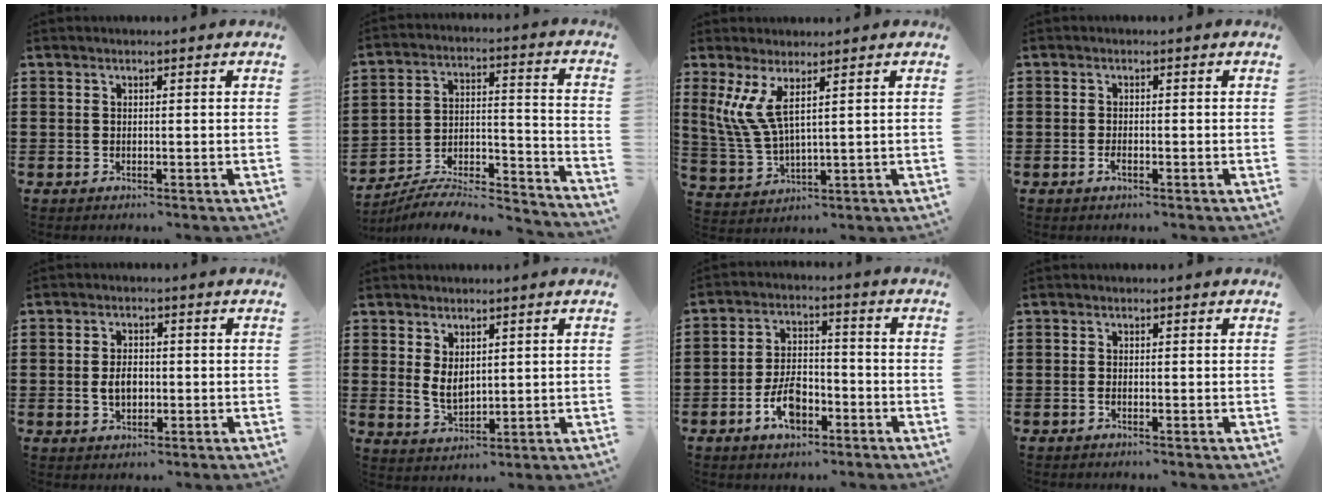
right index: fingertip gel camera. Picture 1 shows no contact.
{"total": 7.3, "force": [-6.6, 1.7, 2.7], "torque": [-0.039, 0.007, -0.129]}
{"total": 6.6, "force": [2.9, 1.9, 5.6], "torque": [-0.151, -0.010, 0.044]}
{"total": 1.2, "force": [-0.5, 0.5, 1.0], "torque": [-0.019, -0.003, -0.008]}
{"total": 3.2, "force": [-0.4, 2.1, 2.4], "torque": [-0.040, 0.003, -0.010]}
{"total": 3.5, "force": [1.5, 2.0, 2.4], "torque": [-0.043, 0.001, 0.026]}
{"total": 7.0, "force": [-3.3, 3.6, 5.0], "torque": [-0.108, 0.005, -0.063]}
{"total": 0.6, "force": [-0.4, 0.0, 0.5], "torque": [-0.010, -0.005, -0.006]}